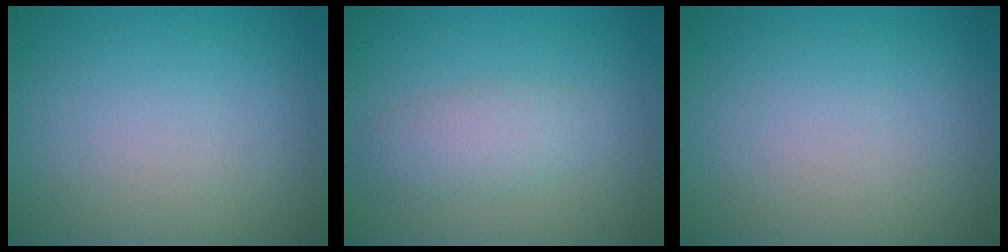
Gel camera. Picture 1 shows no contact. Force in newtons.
{"total": 2.7, "press": 2.7, "slide": 0.0}
{"total": 0.0}